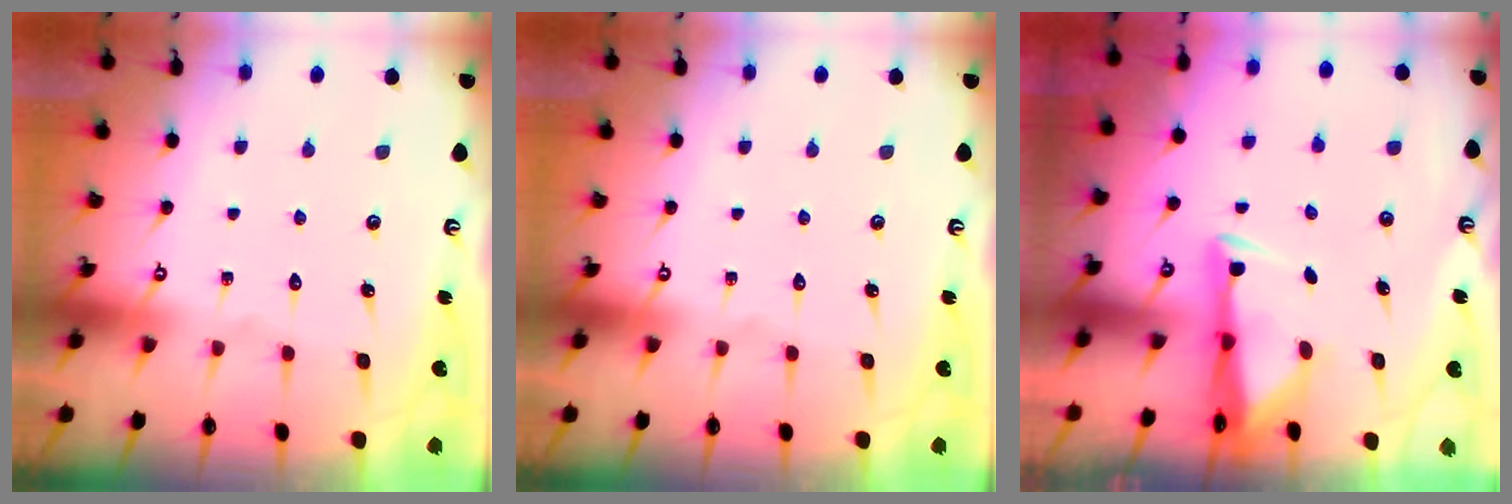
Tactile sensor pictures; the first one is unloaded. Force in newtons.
{"total": 0.0}
{"total": 2.9, "press": 2.8, "slide": 0.9}